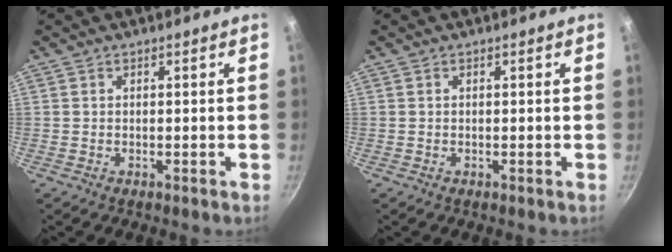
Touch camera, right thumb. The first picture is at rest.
{"total": 0.0}